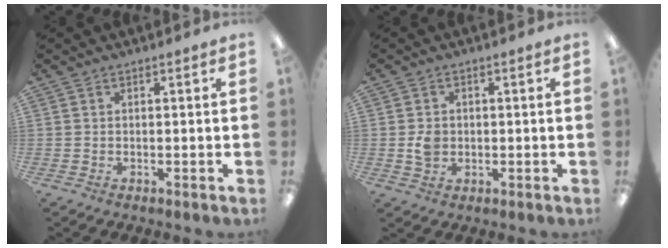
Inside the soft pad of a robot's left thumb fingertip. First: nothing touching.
{"total": 3.5, "force": [0.0, 2.9, 1.9], "torque": [-0.019, -0.001, -0.004]}